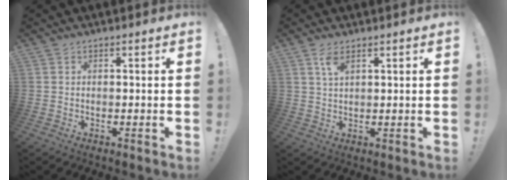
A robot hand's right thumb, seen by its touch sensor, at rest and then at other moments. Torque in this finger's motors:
{"motor_torque": [0.35, -0.19, 0.20, 0.03, 0.02]}